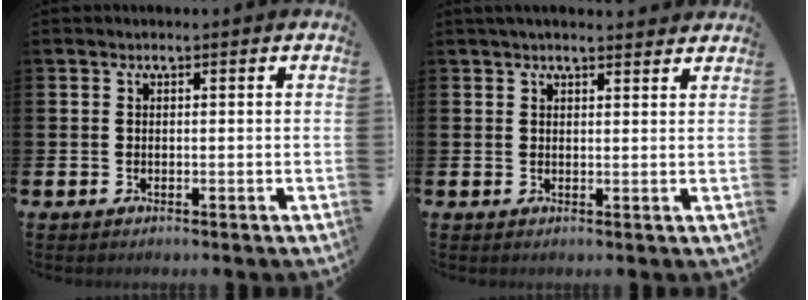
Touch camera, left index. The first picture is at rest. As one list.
[{"total": 2.1, "force": [2.0, 0.2, 0.7], "torque": [-0.018, -0.003, 0.036]}]